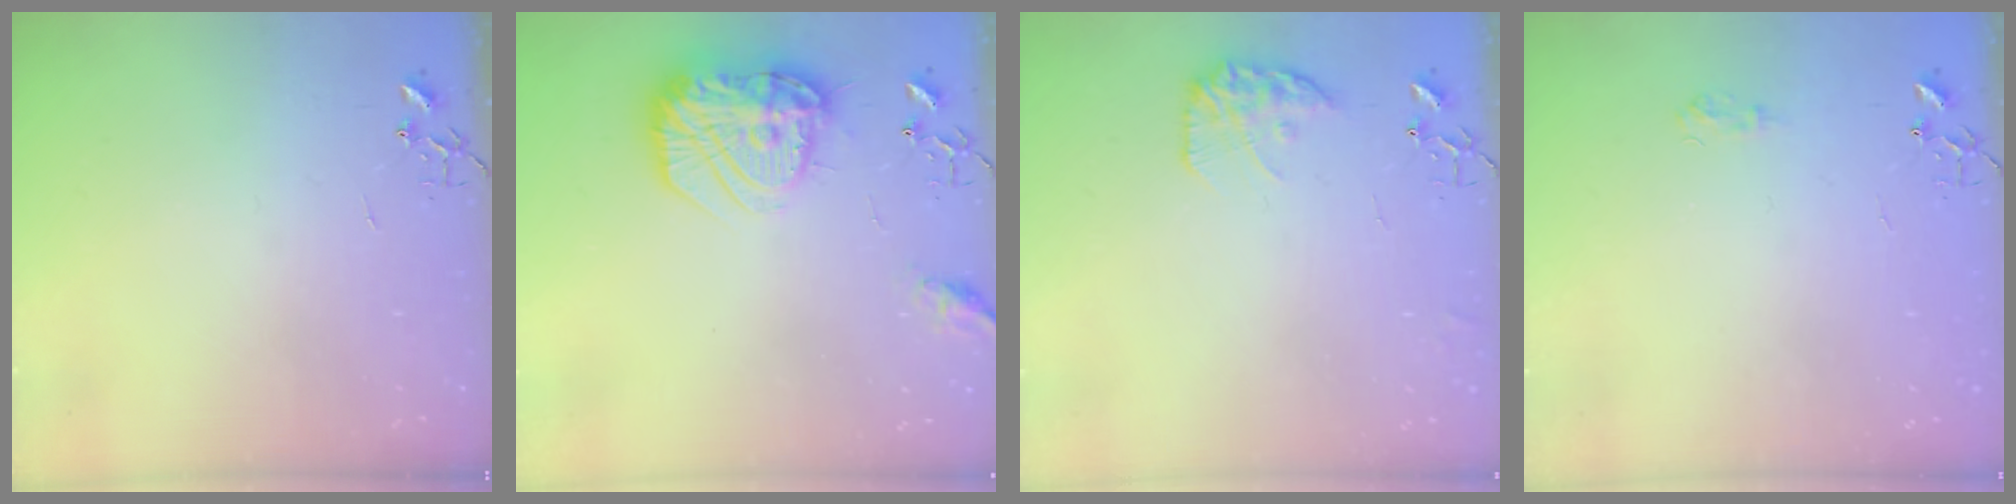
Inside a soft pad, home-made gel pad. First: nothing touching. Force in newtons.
{"total": 19.3, "press": 19.2, "slide": 1.6}
{"total": 12.1, "press": 12.0, "slide": 0.6}
{"total": 5.7, "press": 5.7, "slide": 0.6}